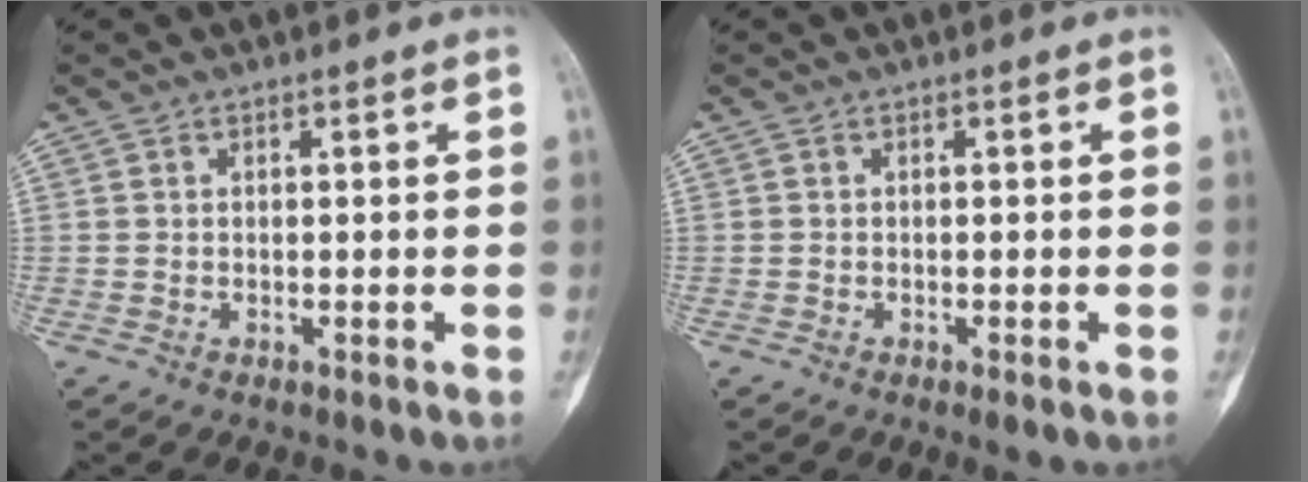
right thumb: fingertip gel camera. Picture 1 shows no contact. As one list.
[{"total": 1.2, "force": [-0.6, 0.2, 1.0], "torque": [-0.019, -0.004, -0.010]}]